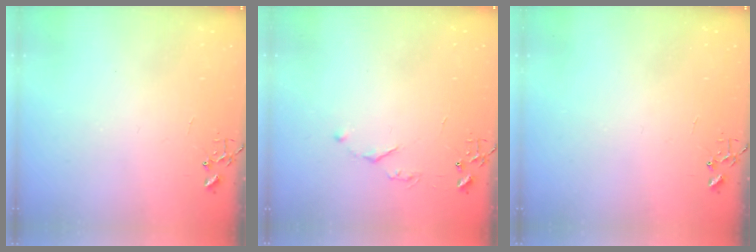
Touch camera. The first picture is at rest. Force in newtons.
{"total": 4.3, "press": 4.3, "slide": 0.7}
{"total": 0.0}